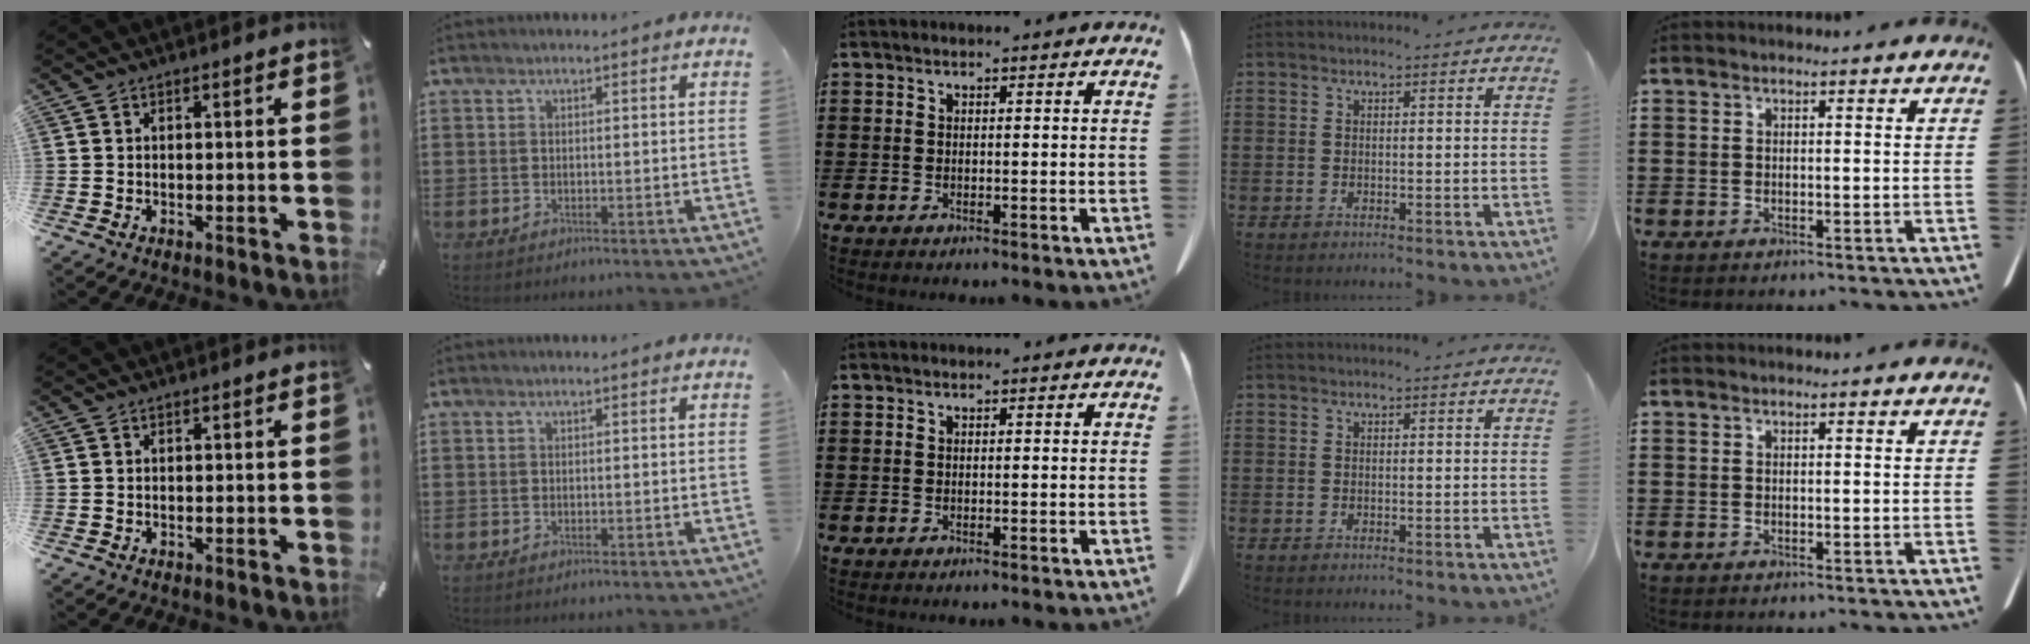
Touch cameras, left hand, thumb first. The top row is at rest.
{}